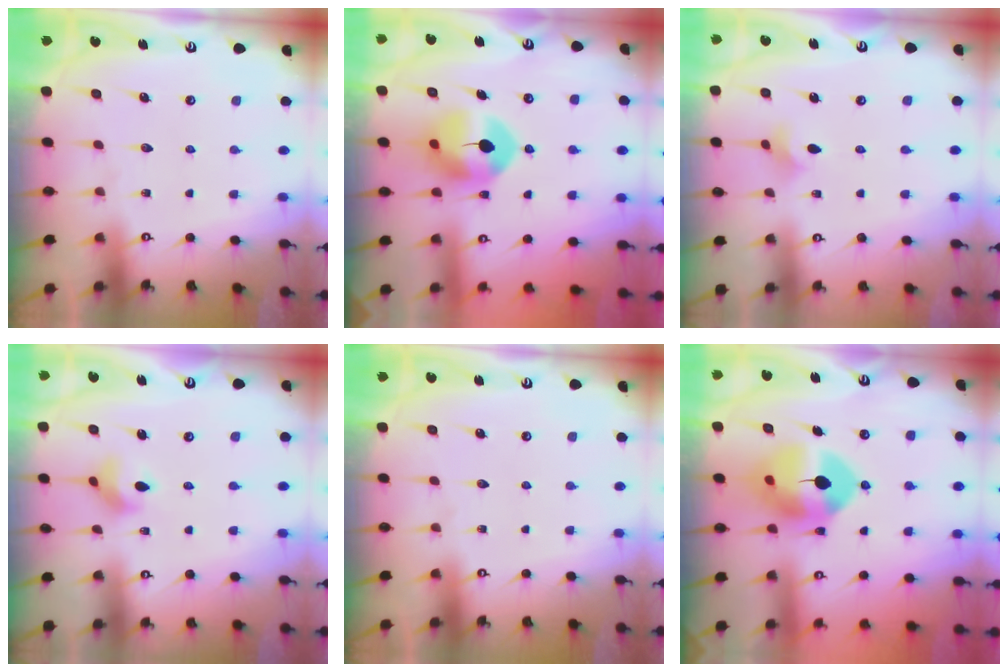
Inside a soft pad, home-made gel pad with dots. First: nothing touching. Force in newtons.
{"total": 8.7, "press": 8.6, "slide": 1.2}
{"total": 3.7, "press": 3.6, "slide": 0.7}
{"total": 6.3, "press": 6.1, "slide": 1.5}
{"total": 0.0}
{"total": 10.9, "press": 10.8, "slide": 1.7}